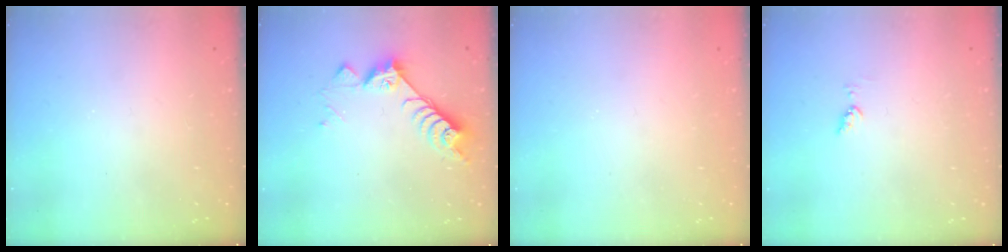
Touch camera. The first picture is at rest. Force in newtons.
{"total": 7.1, "press": 7.1, "slide": 0.5}
{"total": 0.0}
{"total": 4.3, "press": 4.3, "slide": 0.7}